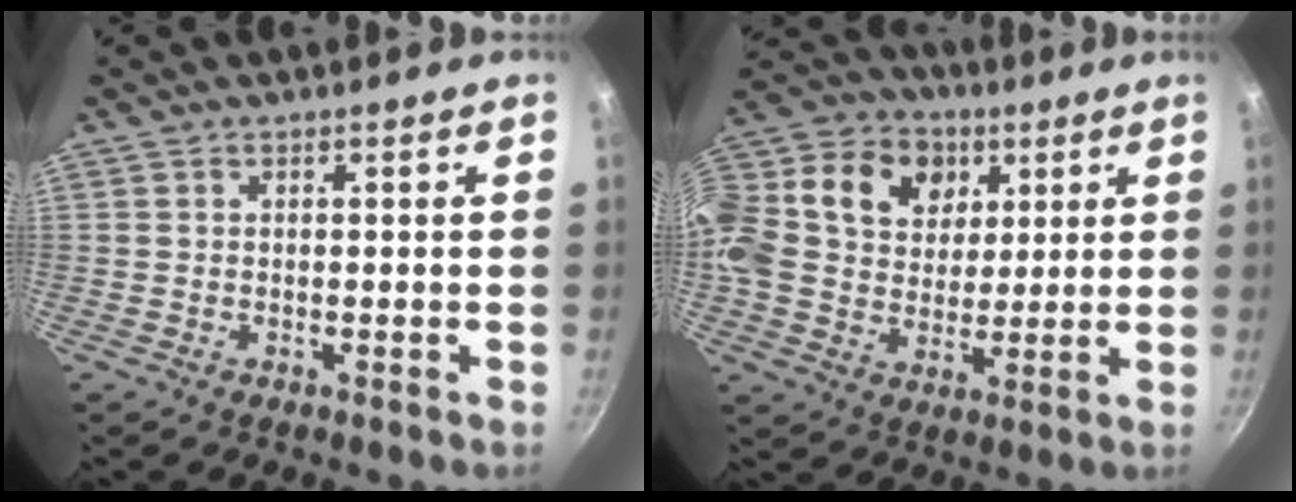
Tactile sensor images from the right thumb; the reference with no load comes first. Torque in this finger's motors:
{"motor_torque": [2.31, 2.70, 0.63, -0.36, 0.24]}